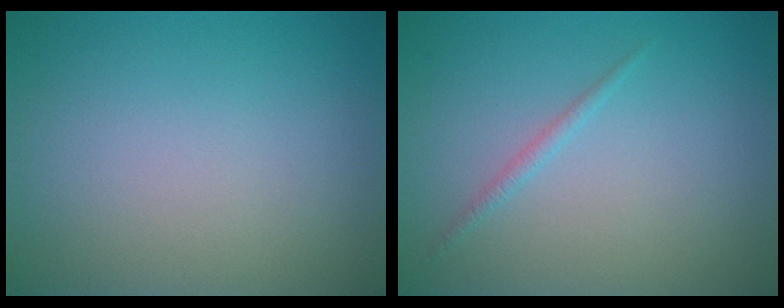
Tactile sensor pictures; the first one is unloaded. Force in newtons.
{"total": 0.8, "press": 0.8, "slide": 0.1}